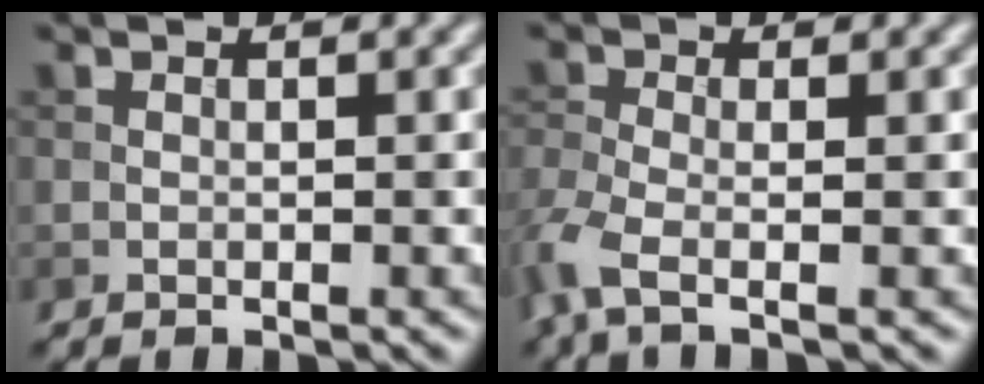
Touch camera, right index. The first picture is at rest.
{"total": 4.2, "force": [-2.1, 1.6, 3.2], "torque": [-0.087, -0.018, -0.053]}